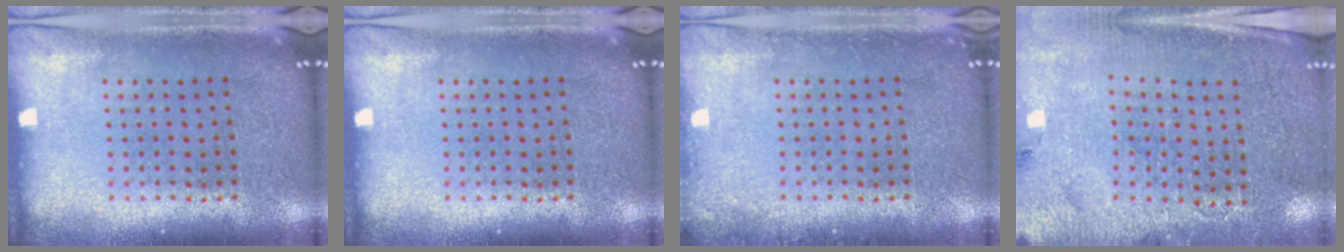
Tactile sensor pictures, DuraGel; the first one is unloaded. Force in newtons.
{"total": 0.0}
{"total": 1.1, "press": 1.1, "slide": 0.1}
{"total": 3.0, "press": 2.8, "slide": 1.0}